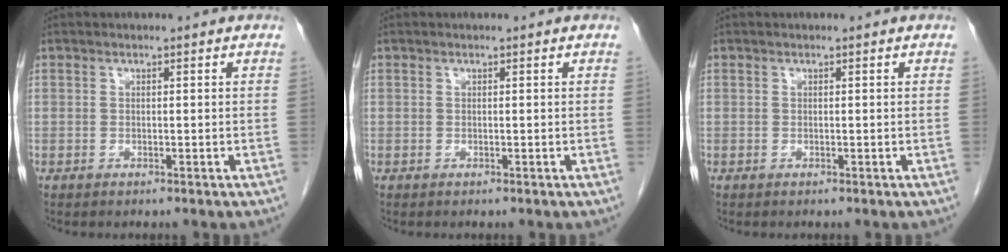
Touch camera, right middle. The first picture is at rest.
{"total": 0.0}
{"total": 0.0}